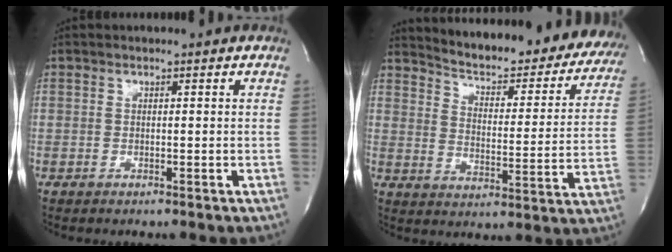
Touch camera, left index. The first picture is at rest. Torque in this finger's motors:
{"motor_torque": [0.09, -0.13, 0.42, 0.05]}